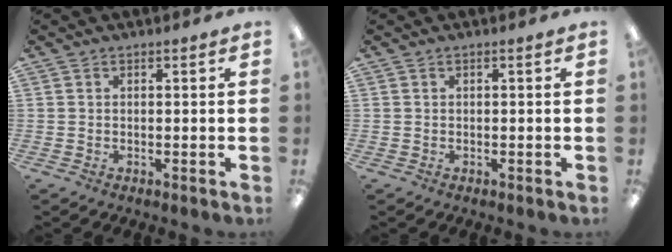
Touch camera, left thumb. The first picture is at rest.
{"total": 0.0}